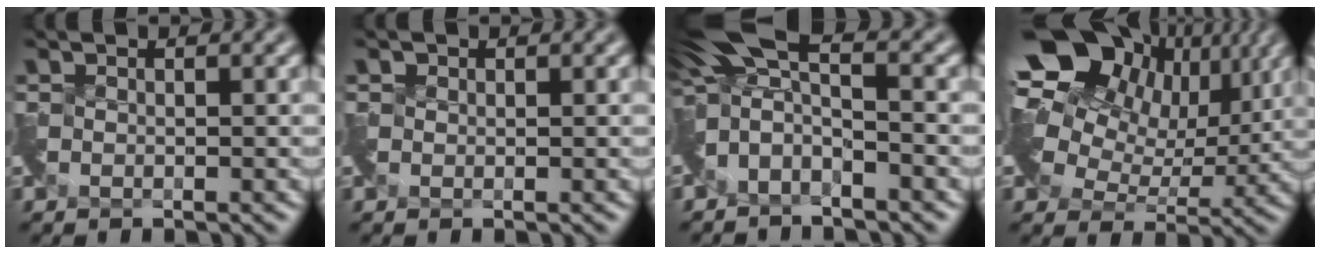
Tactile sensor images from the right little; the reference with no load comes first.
{"total": 0.6, "force": [0.0, 0.3, -0.6], "torque": [0.007, -0.001, 0.004]}
{"total": 4.8, "force": [-0.7, 2.4, 4.2], "torque": [-0.083, 0.010, -0.027]}
{"total": 14.2, "force": [6.6, 9.5, 8.3], "torque": [-0.156, 0.041, 0.098]}